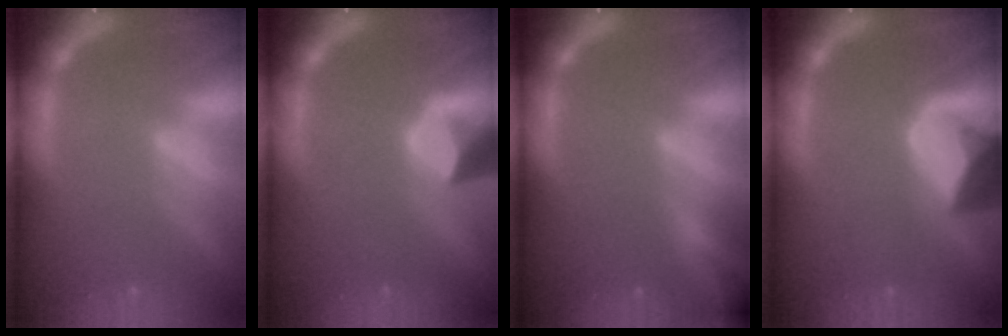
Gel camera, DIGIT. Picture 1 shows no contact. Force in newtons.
{"total": 3.0}
{"total": 10.0}
{"total": 7.5}